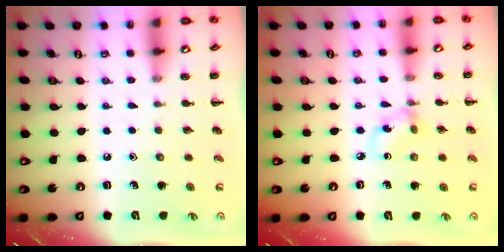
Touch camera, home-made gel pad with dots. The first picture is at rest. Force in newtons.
{"total": 4.0, "press": 3.9, "slide": 0.7}